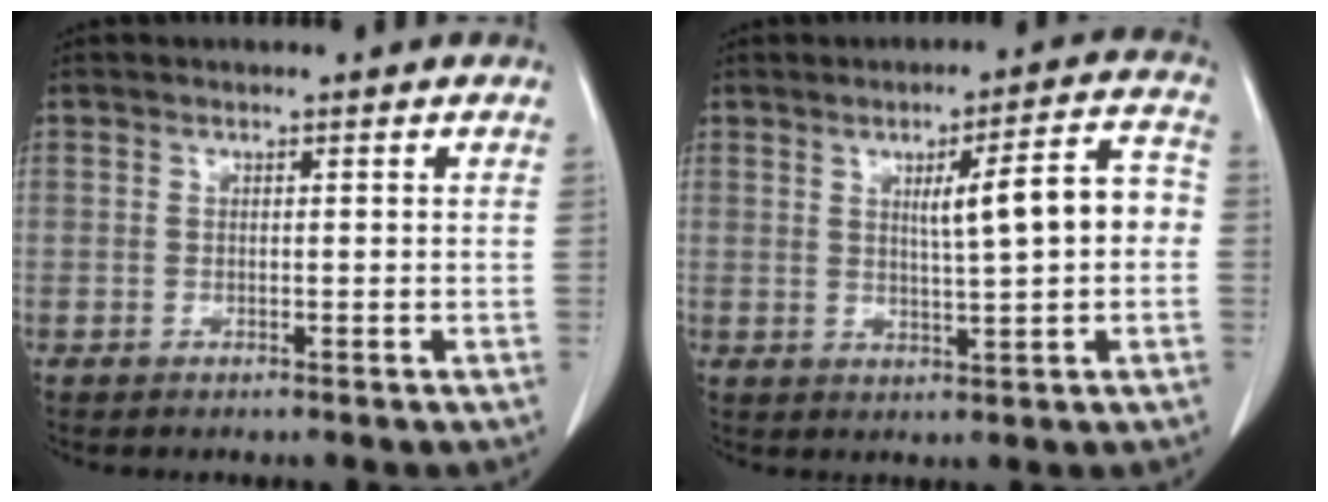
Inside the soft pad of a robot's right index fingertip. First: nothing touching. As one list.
[{"total": 8.6, "force": [0.6, 1.1, 8.5], "torque": [-0.121, 0.022, 0.011]}]